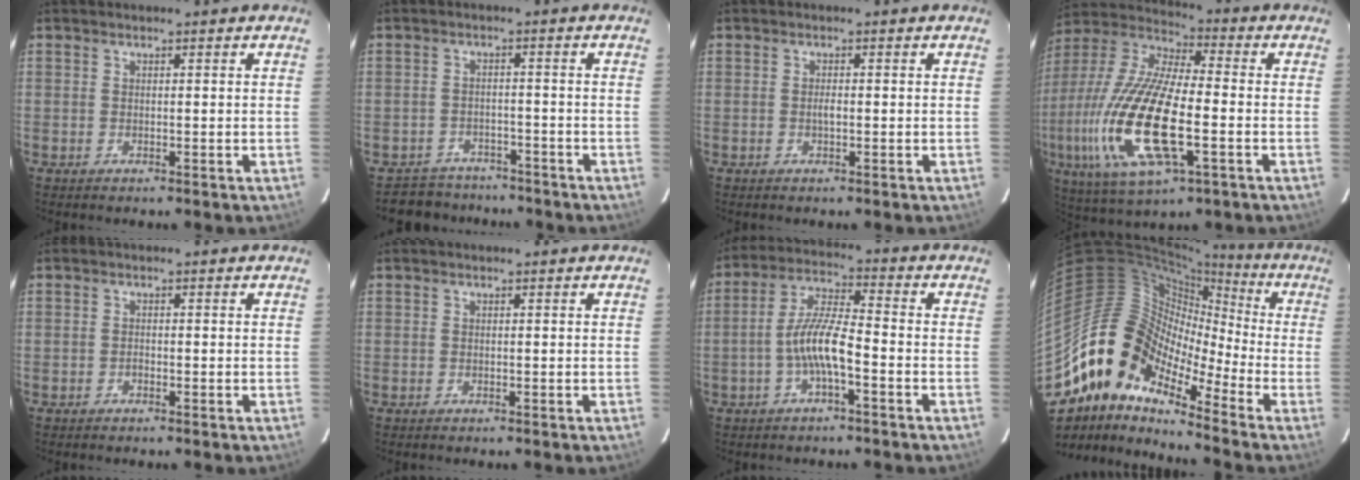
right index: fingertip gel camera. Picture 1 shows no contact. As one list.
[{"total": 7.6, "force": [-6.6, 3.8, 0.6], "torque": [-0.029, 0.013, -0.094]}, {"total": 1.3, "force": [-0.3, 0.5, 1.2], "torque": [-0.023, 0.002, -0.006]}, {"total": 23.5, "force": [-6.1, 7.8, 21.2], "torque": [-0.442, -0.036, -0.116]}, {"total": 0.7, "force": [-0.5, 0.4, 0.3], "torque": [-0.006, 0.003, -0.009]}, {"total": 0.0}, {"total": 8.2, "force": [-3.0, 1.4, 7.5], "torque": [-0.160, 0.010, -0.056]}, {"total": 13.9, "force": [-9.2, 6.7, 8.0], "torque": [-0.116, 0.008, -0.197]}]